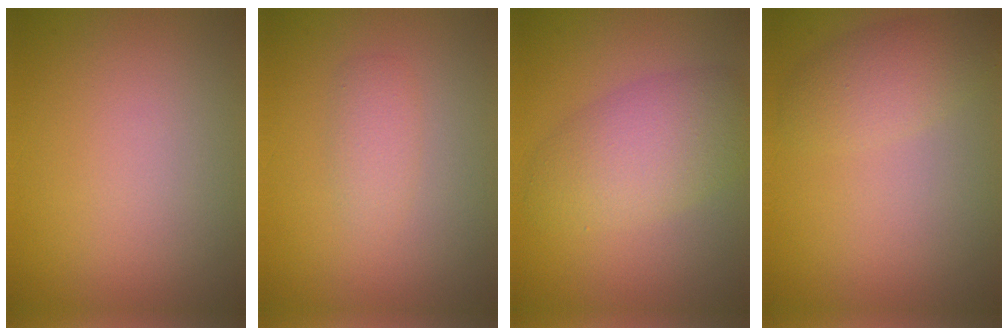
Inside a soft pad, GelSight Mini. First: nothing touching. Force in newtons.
{"total": 1.4, "press": 1.4, "slide": 0.0}
{"total": 5.2, "press": 5.2, "slide": 0.0}
{"total": 3.0, "press": 3.0, "slide": 0.1}